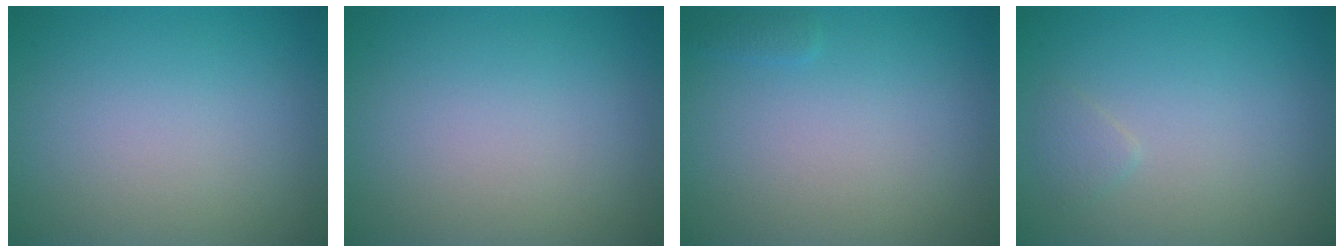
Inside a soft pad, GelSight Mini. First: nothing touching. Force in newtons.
{"total": 0.0}
{"total": 0.5, "press": 0.5, "slide": 0.1}
{"total": 0.8, "press": 0.8, "slide": 0.1}